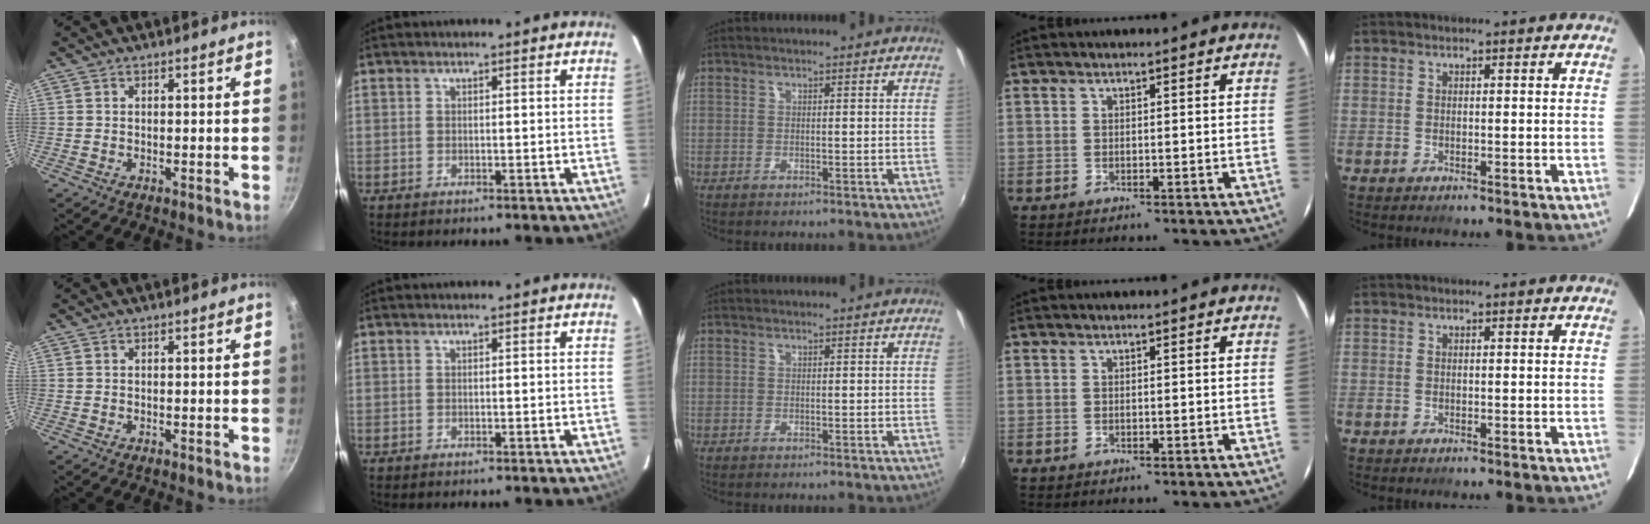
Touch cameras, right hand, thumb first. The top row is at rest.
{}